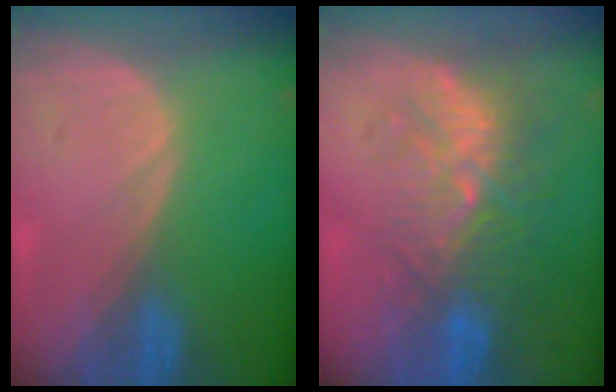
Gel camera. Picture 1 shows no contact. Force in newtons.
{"total": 9.1, "press": 8.4, "slide": 3.4}